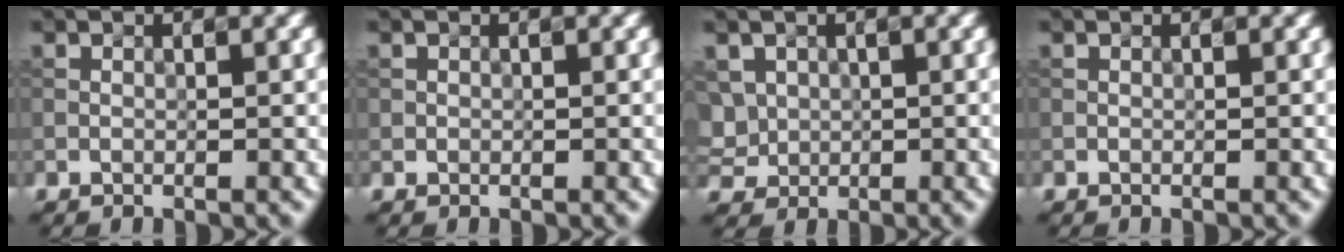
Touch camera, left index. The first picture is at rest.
{"total": 0.0}
{"total": 4.0, "force": [0.7, 3.5, 1.8], "torque": [-0.048, 0.016, 0.016]}
{"total": 0.0}